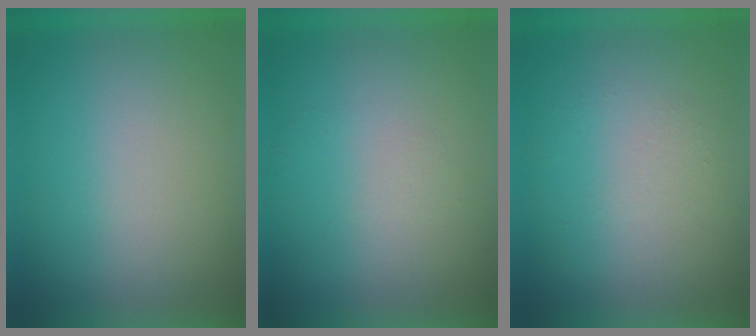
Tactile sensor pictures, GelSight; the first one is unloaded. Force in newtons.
{"total": 1.3}
{"total": 1.1}